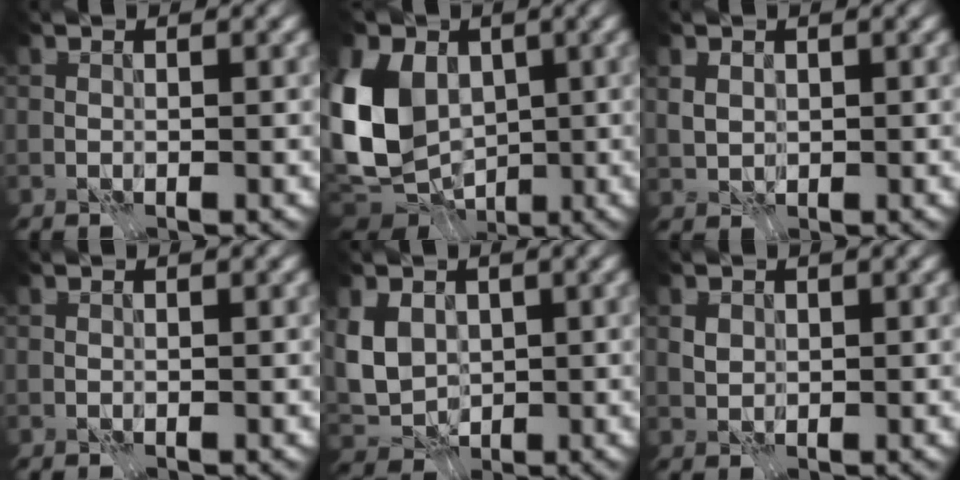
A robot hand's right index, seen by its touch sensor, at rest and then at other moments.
{"total": 12.1, "force": [0.3, 9.2, 7.8], "torque": [-0.192, -0.002, -0.005]}
{"total": 1.8, "force": [0.6, 1.4, 0.9], "torque": [-0.021, -0.001, 0.014]}
{"total": 0.0}
{"total": 4.9, "force": [1.1, 4.0, 2.7], "torque": [-0.063, -0.002, 0.020]}
{"total": 1.3, "force": [0.4, 1.1, 0.5], "torque": [-0.011, 0.000, 0.009]}